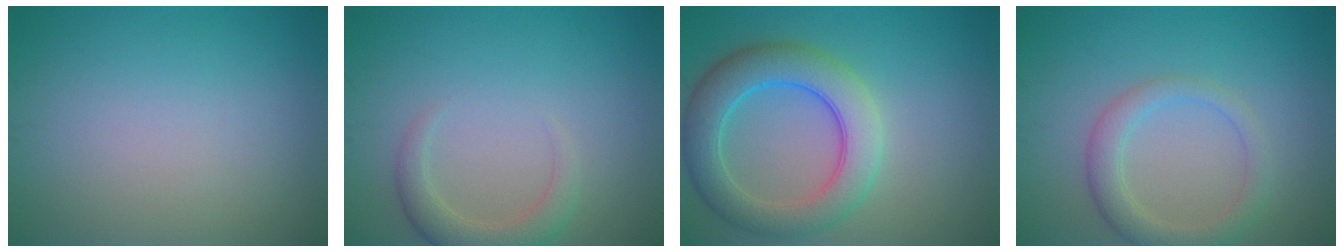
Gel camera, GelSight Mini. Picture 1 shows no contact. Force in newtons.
{"total": 2.8, "press": 2.8, "slide": 0.4}
{"total": 6.6, "press": 6.6, "slide": 0.0}
{"total": 3.1, "press": 3.1, "slide": 0.2}